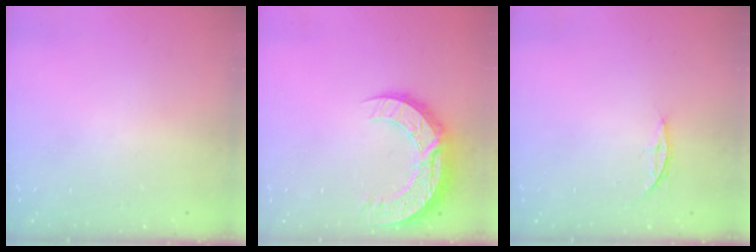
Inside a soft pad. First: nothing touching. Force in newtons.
{"total": 12.9, "press": 12.9, "slide": 1.1}
{"total": 3.6, "press": 3.6, "slide": 0.3}